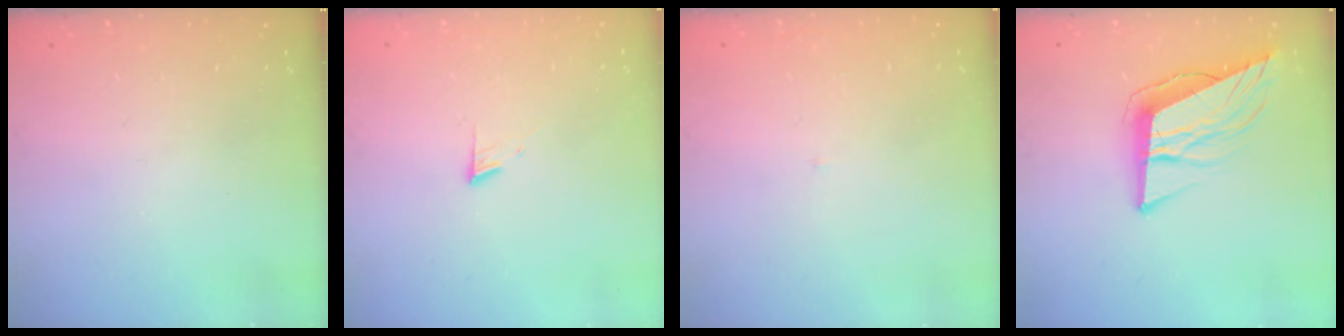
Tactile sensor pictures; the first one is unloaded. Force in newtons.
{"total": 5.1, "press": 5.1, "slide": 0.6}
{"total": 2.0, "press": 2.0, "slide": 0.1}
{"total": 12.4, "press": 11.9, "slide": 3.6}